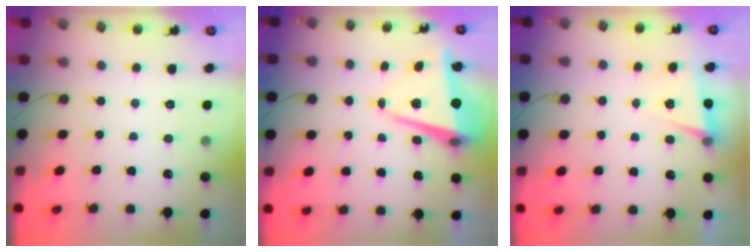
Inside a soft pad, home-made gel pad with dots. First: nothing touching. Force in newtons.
{"total": 8.6, "press": 8.2, "slide": 2.7}
{"total": 2.5, "press": 1.8, "slide": 1.8}